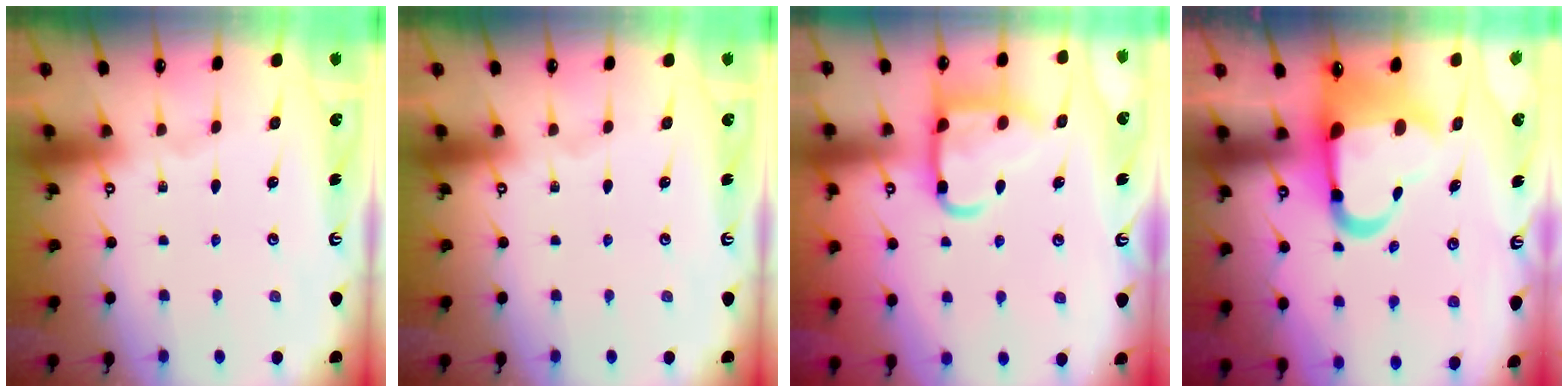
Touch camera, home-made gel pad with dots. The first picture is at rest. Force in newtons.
{"total": 0.0}
{"total": 14.5, "press": 14.4, "slide": 1.5}
{"total": 11.6, "press": 11.4, "slide": 2.2}